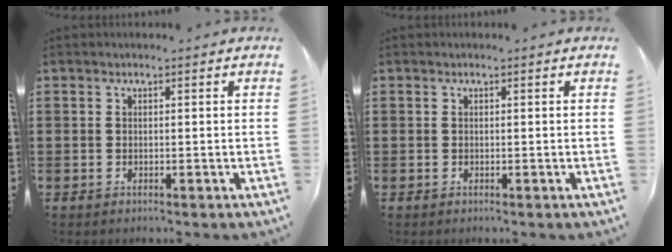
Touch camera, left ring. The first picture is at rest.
{"total": 0.0}